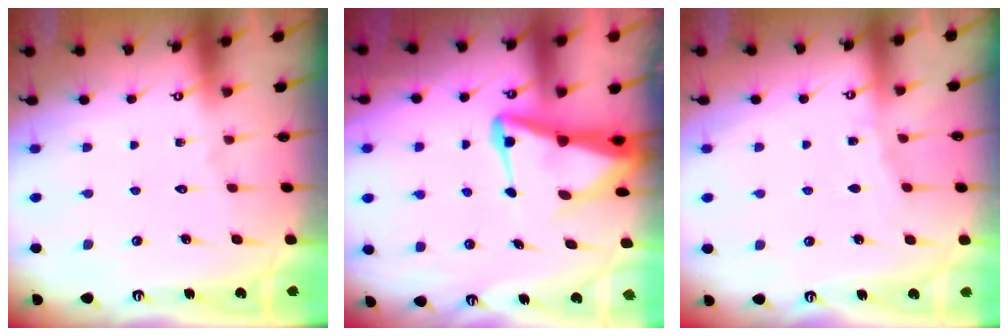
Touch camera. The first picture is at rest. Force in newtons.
{"total": 7.0, "press": 6.9, "slide": 0.8}
{"total": 3.6, "press": 3.6, "slide": 0.5}